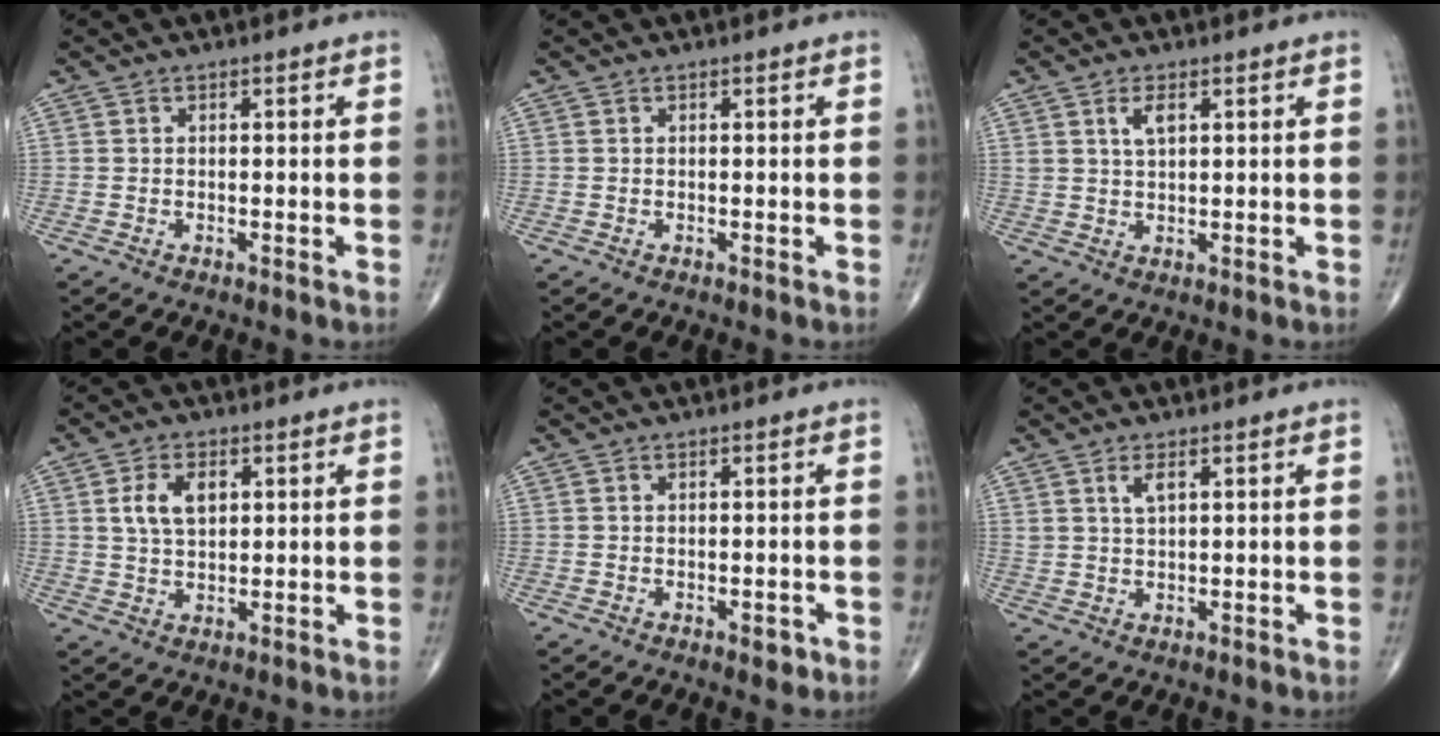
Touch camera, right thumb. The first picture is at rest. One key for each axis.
{"total": 0.0}
{"total": 3.3, "fx": 1.5, "fy": 1.5, "fz": 2.5, "tx": -0.045, "ty": -0.005, "tz": 0.032}
{"total": 6.3, "fx": 1.9, "fy": 3.4, "fz": 5.0, "tx": -0.090, "ty": -0.003, "tz": 0.039}
{"total": 1.6, "fx": -0.7, "fy": 0.8, "fz": 1.2, "tx": -0.008, "ty": -0.001, "tz": -0.009}
{"total": 2.7, "fx": 1.4, "fy": 1.0, "fz": 2.1, "tx": -0.040, "ty": -0.006, "tz": 0.031}